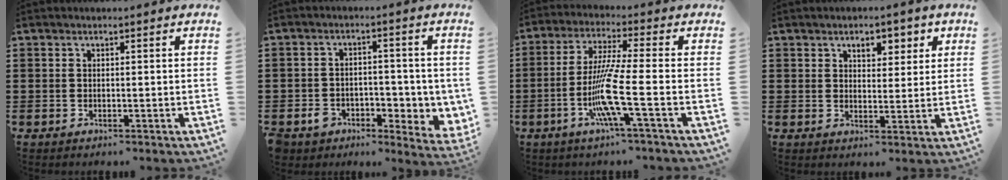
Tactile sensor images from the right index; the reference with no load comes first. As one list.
[{"total": 4.6, "force": [-1.4, 3.5, 2.6], "torque": [-0.046, 0.005, -0.029]}, {"total": 9.8, "force": [-3.1, 0.0, 9.3], "torque": [-0.198, -0.020, -0.067]}, {"total": 3.9, "force": [2.2, 2.4, 2.1], "torque": [-0.030, 0.003, 0.031]}]